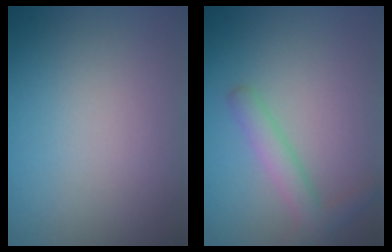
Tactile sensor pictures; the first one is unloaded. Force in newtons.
{"total": 2.4, "press": 2.4, "slide": 0.1}